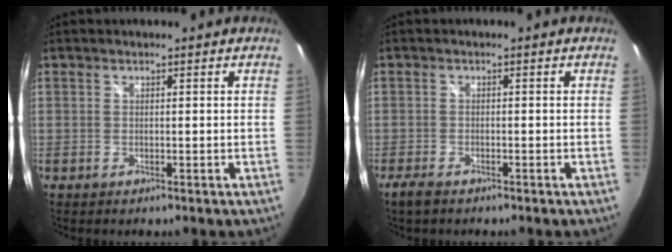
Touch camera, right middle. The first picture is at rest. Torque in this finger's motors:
{"motor_torque": [0.73, -0.65, 0.02, 0.03]}